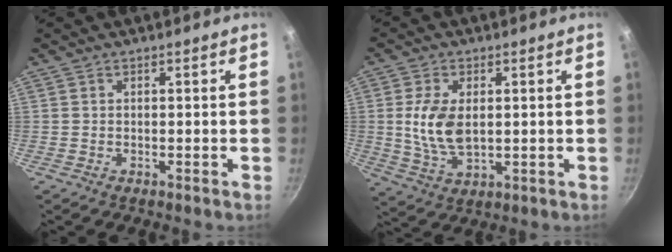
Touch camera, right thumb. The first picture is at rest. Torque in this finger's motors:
{"motor_torque": [0.36, 0.11, 0.87, -0.59, 0.23]}